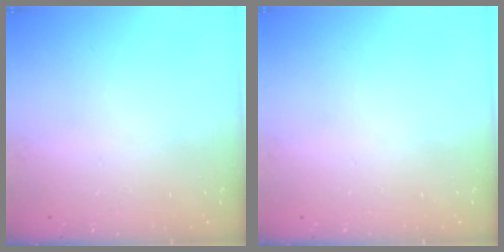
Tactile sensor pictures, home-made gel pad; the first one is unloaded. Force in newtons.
{"total": 0.0}